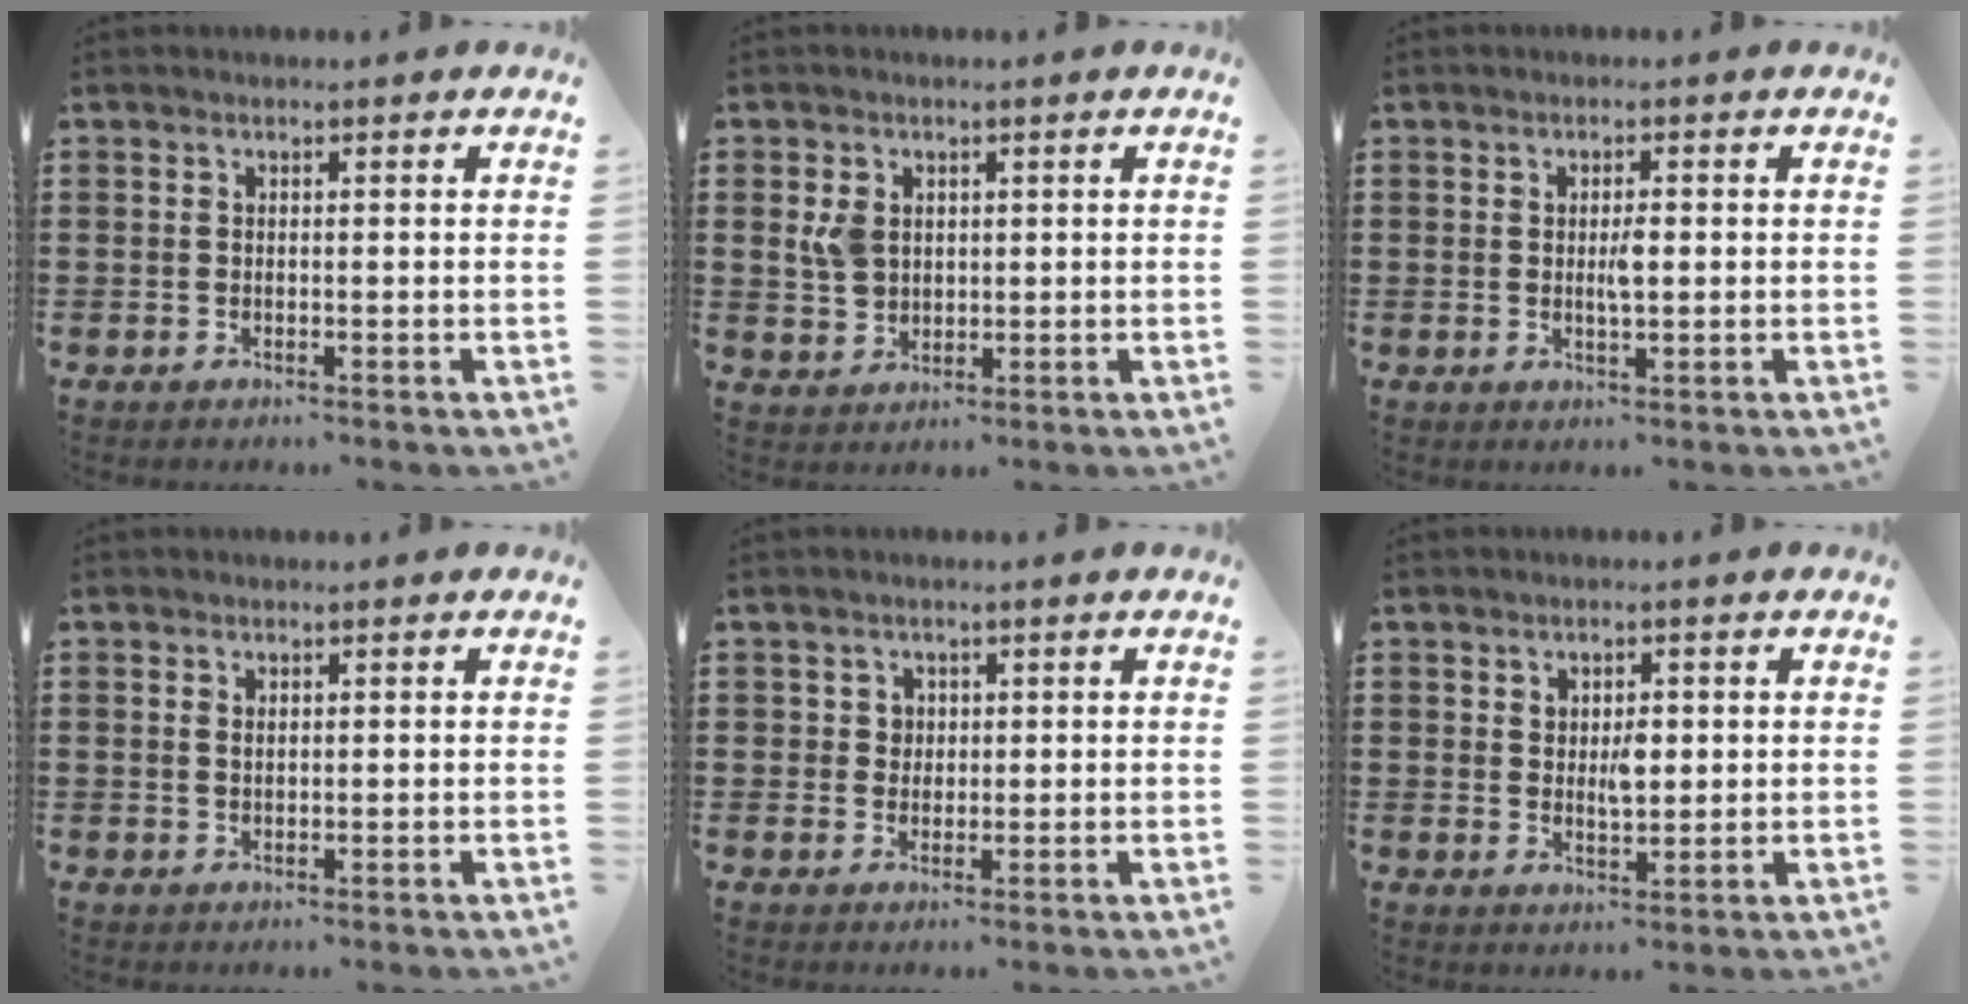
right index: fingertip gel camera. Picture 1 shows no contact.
{"total": 3.9, "force": [1.0, 3.1, 2.2], "torque": [-0.061, 0.008, 0.015]}
{"total": 2.6, "force": [0.1, 0.6, 2.5], "torque": [-0.048, -0.002, 0.000]}
{"total": 0.6, "force": [0.1, 0.3, 0.5], "torque": [-0.012, 0.001, 0.002]}
{"total": 2.3, "force": [0.6, 2.1, 0.6], "torque": [-0.020, 0.010, 0.008]}
{"total": 3.4, "force": [0.7, 1.8, 2.8], "torque": [-0.050, 0.002, 0.010]}